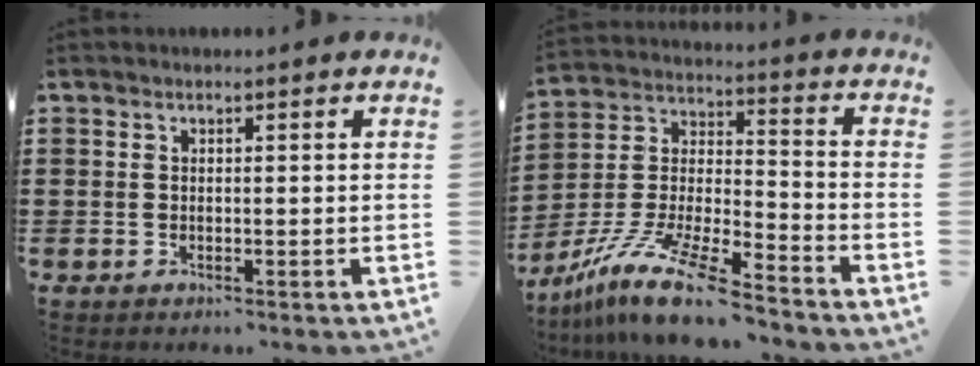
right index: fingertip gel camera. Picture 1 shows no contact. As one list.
[{"total": 13.0, "force": [-10.8, 1.8, 6.9], "torque": [-0.143, 0.022, -0.211]}]